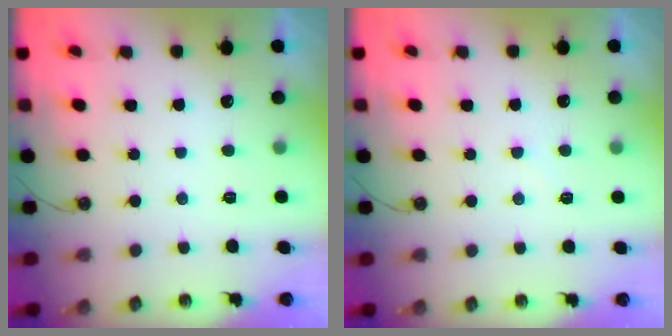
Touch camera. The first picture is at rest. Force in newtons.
{"total": 3.6, "press": 3.6, "slide": 0.4}